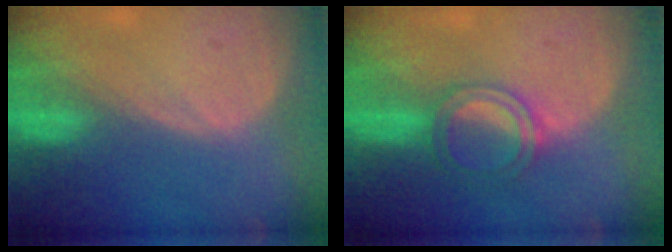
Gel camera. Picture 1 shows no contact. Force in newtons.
{"total": 5.0, "press": 4.7, "slide": 1.7}